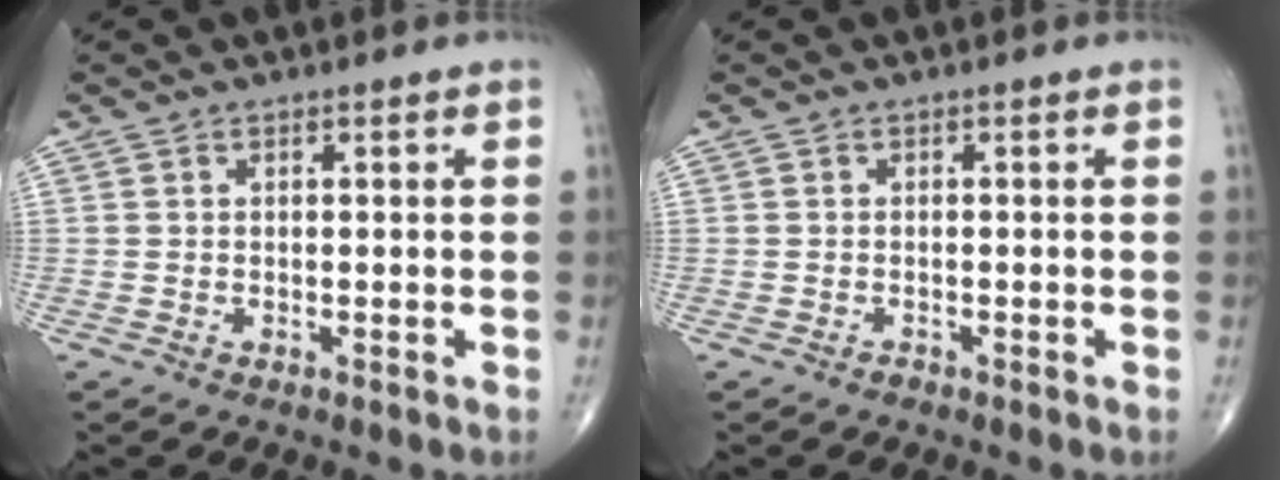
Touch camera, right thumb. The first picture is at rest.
{"total": 0.0}